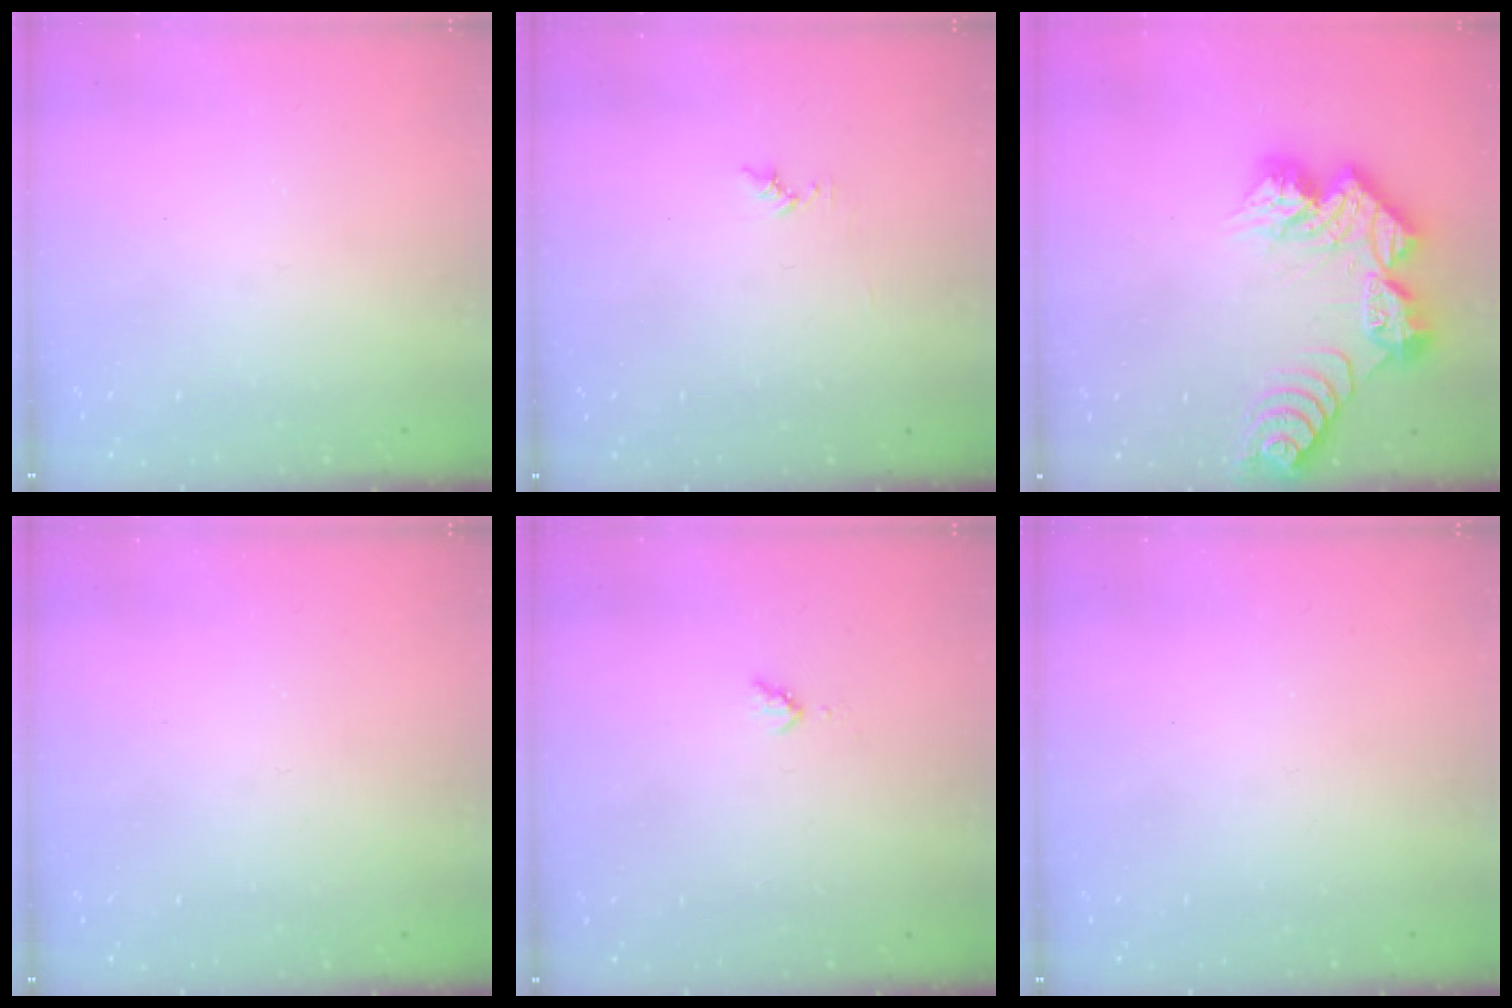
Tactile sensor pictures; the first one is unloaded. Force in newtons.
{"total": 4.4, "press": 4.4, "slide": 0.4}
{"total": 15.9, "press": 15.8, "slide": 1.3}
{"total": 0.0}
{"total": 2.8, "press": 2.8, "slide": 0.4}
{"total": 0.0}